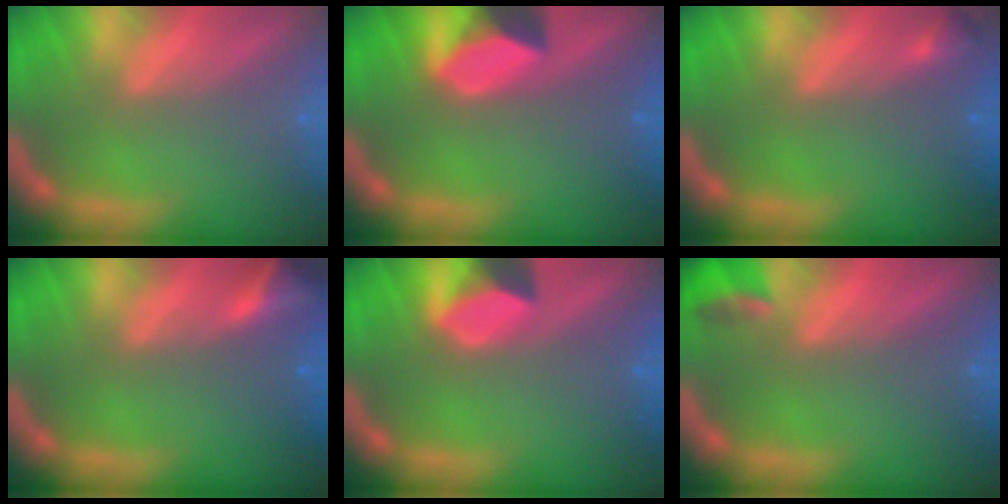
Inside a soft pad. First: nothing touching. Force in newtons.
{"total": 5.4}
{"total": 0.9}
{"total": 2.9}
{"total": 4.0}
{"total": 2.4}